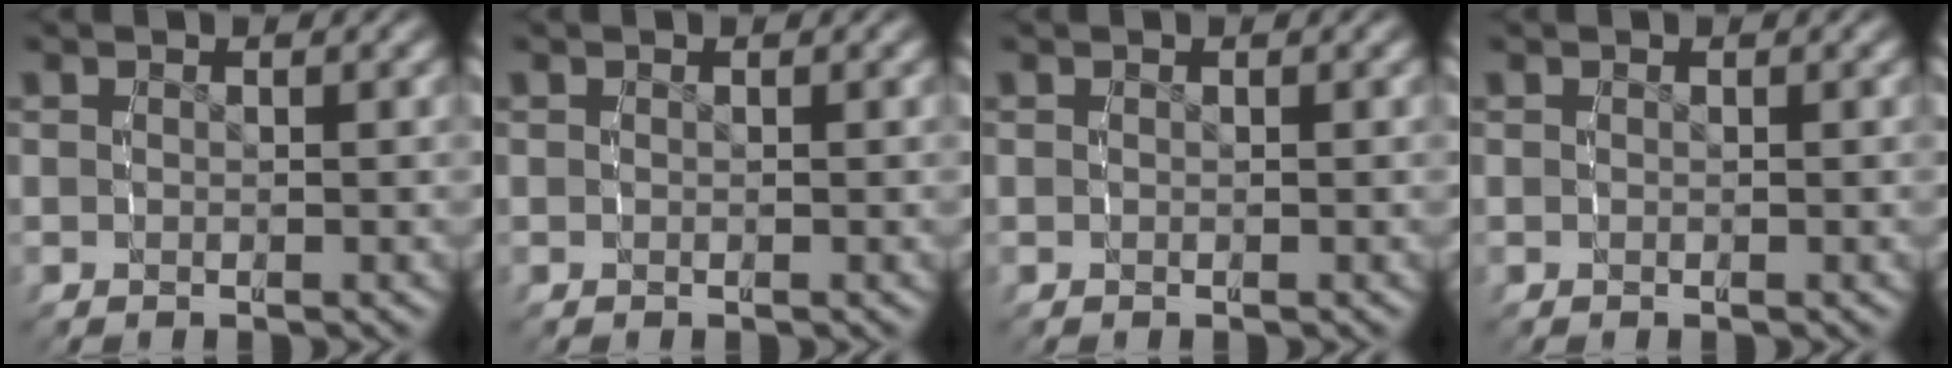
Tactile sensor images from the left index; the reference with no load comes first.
{"total": 0.0}
{"total": 0.0}
{"total": 0.0}